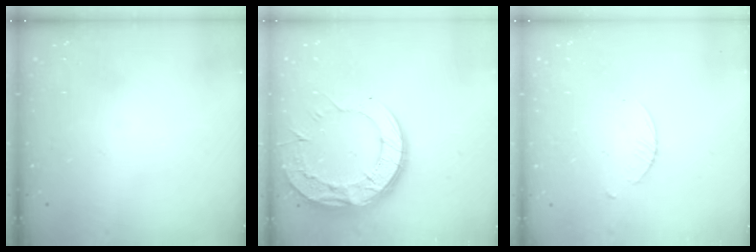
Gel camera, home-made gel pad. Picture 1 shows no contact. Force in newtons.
{"total": 19.5, "press": 19.4, "slide": 1.6}
{"total": 1.5, "press": 1.5, "slide": 0.2}